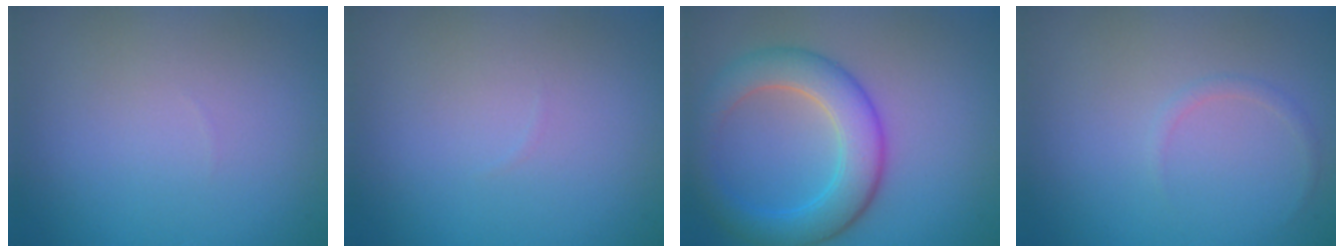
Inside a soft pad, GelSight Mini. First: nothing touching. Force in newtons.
{"total": 0.0}
{"total": 5.8, "press": 5.8, "slide": 0.2}
{"total": 0.7, "press": 0.7, "slide": 0.1}